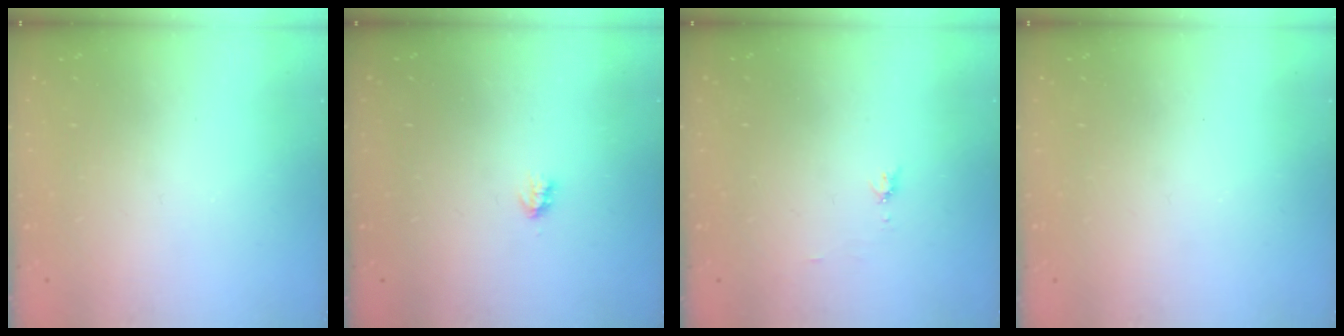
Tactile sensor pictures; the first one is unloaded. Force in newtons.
{"total": 1.7, "press": 1.7, "slide": 0.3}
{"total": 4.8, "press": 4.7, "slide": 0.6}
{"total": 0.0}